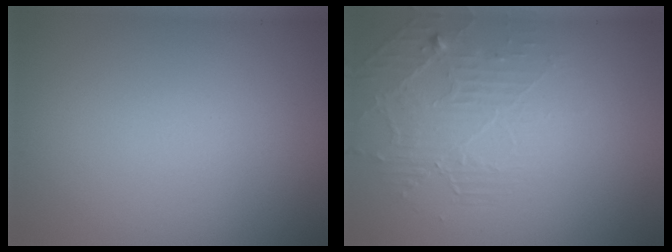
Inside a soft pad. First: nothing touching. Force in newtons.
{"total": 2.2, "press": 1.4, "slide": 1.7}